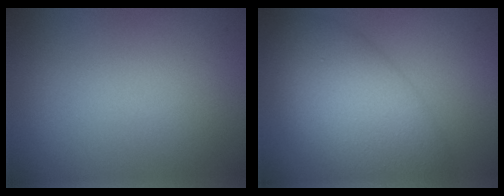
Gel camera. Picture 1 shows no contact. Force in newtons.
{"total": 9.0, "press": 9.0, "slide": 0.3}